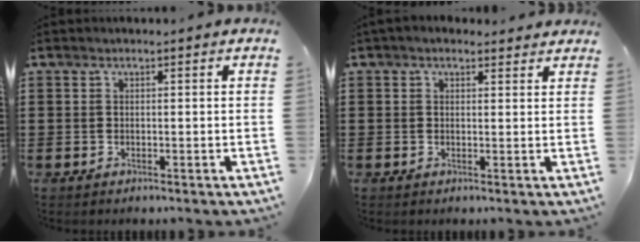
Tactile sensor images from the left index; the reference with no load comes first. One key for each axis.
{"total": 1.8, "fx": 1.3, "fy": 1.2, "fz": 0.2, "tx": -0.010, "ty": 0.007, "tz": 0.024}